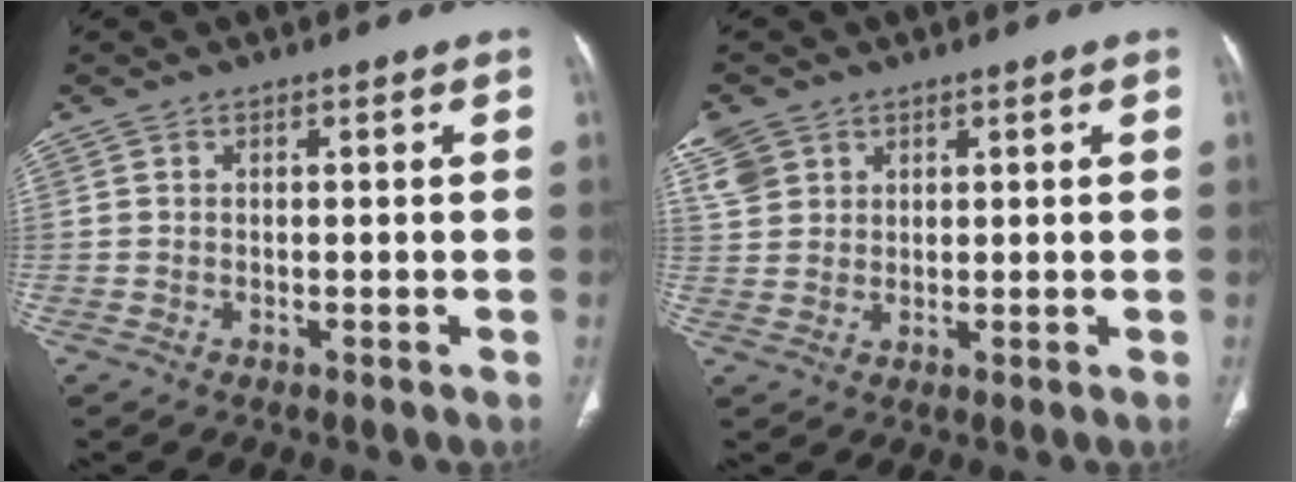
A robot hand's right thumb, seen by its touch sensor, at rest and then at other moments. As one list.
[{"total": 9.0, "force": [4.7, 6.9, 3.3], "torque": [-0.079, 0.005, 0.103]}]